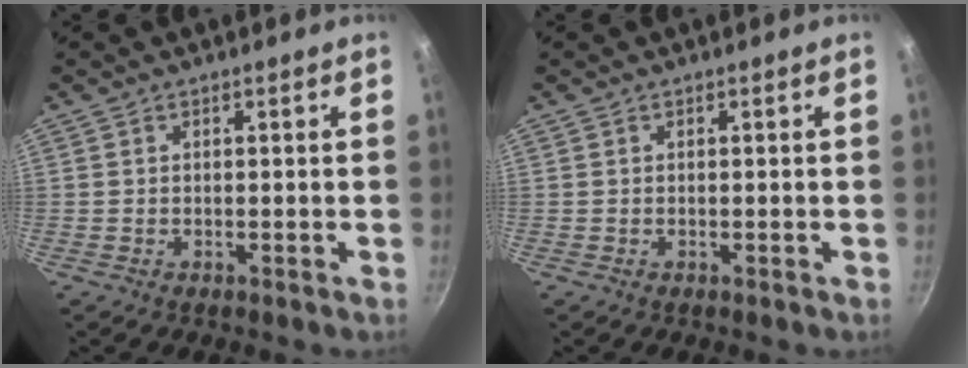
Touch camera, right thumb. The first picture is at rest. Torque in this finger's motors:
{"motor_torque": [0.00, 0.00, 0.00, 0.00, 0.00]}